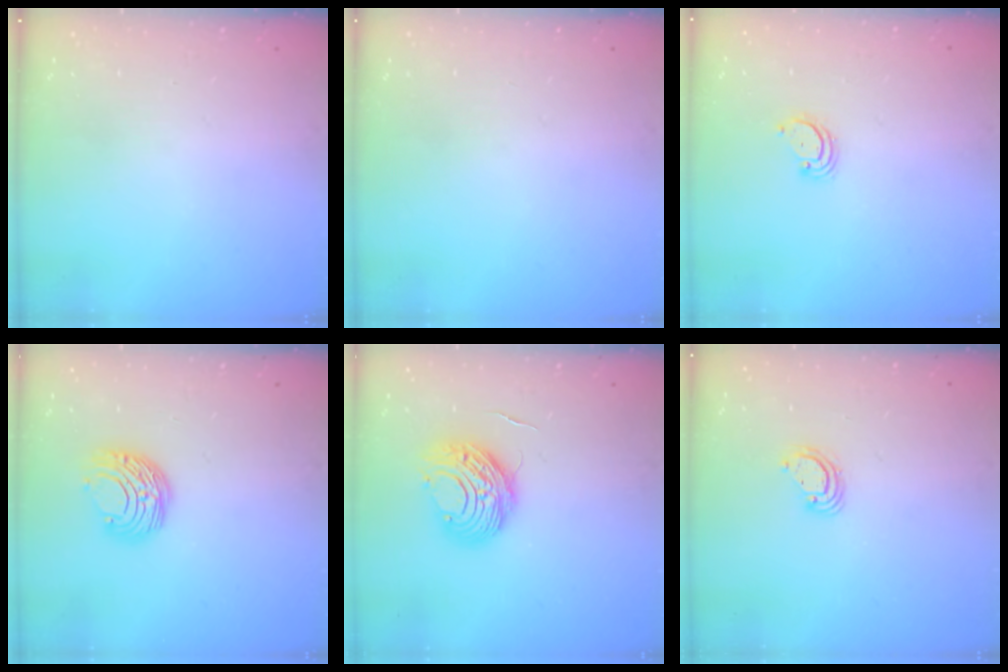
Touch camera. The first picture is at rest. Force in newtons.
{"total": 0.0}
{"total": 2.3, "press": 2.3, "slide": 0.2}
{"total": 8.7, "press": 8.6, "slide": 0.6}
{"total": 10.1, "press": 10.1, "slide": 0.8}
{"total": 3.9, "press": 3.9, "slide": 0.1}